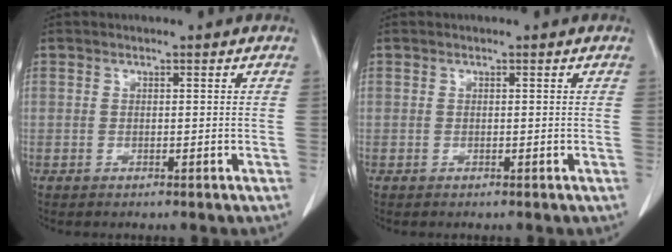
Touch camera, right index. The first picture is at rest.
{"total": 0.0}